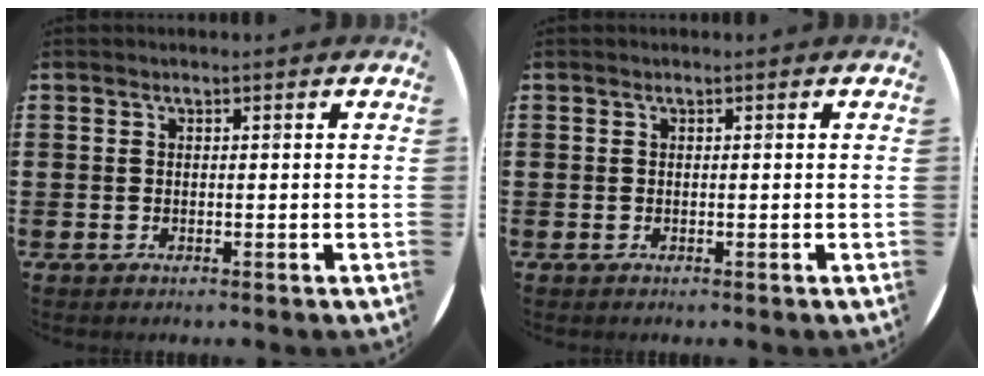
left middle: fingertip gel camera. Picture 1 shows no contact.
{"total": 0.0}